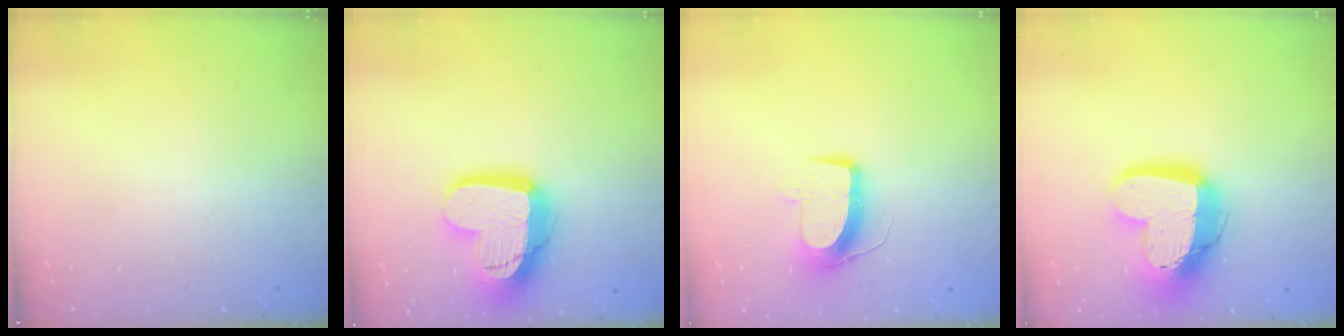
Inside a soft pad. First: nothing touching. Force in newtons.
{"total": 17.1, "press": 17.0, "slide": 1.5}
{"total": 9.8, "press": 9.7, "slide": 0.8}
{"total": 17.3, "press": 17.3, "slide": 1.6}